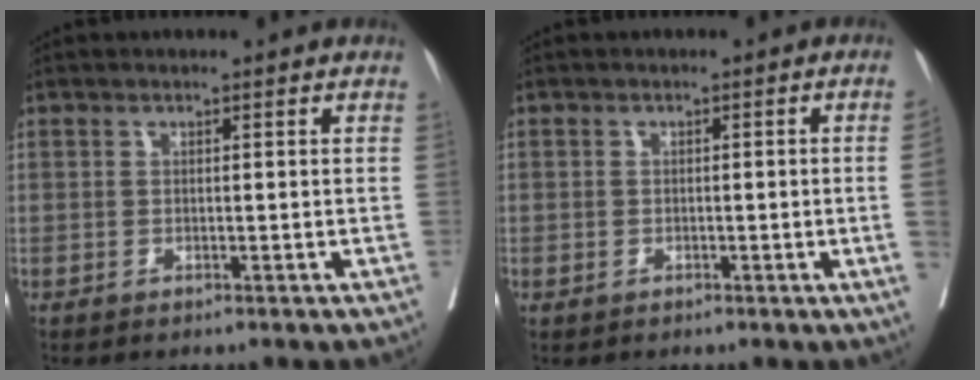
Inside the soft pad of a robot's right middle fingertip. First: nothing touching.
{"total": 1.9, "force": [-0.3, -0.1, 1.9], "torque": [-0.026, 0.005, -0.002]}